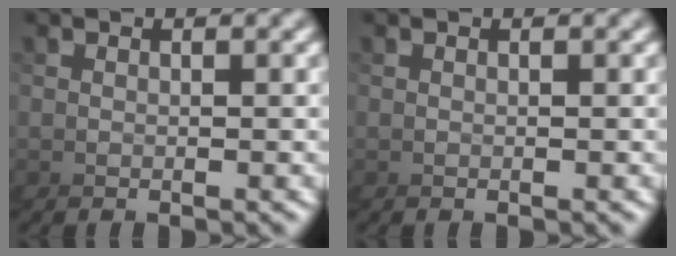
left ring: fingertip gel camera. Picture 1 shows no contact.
{"total": 0.0}